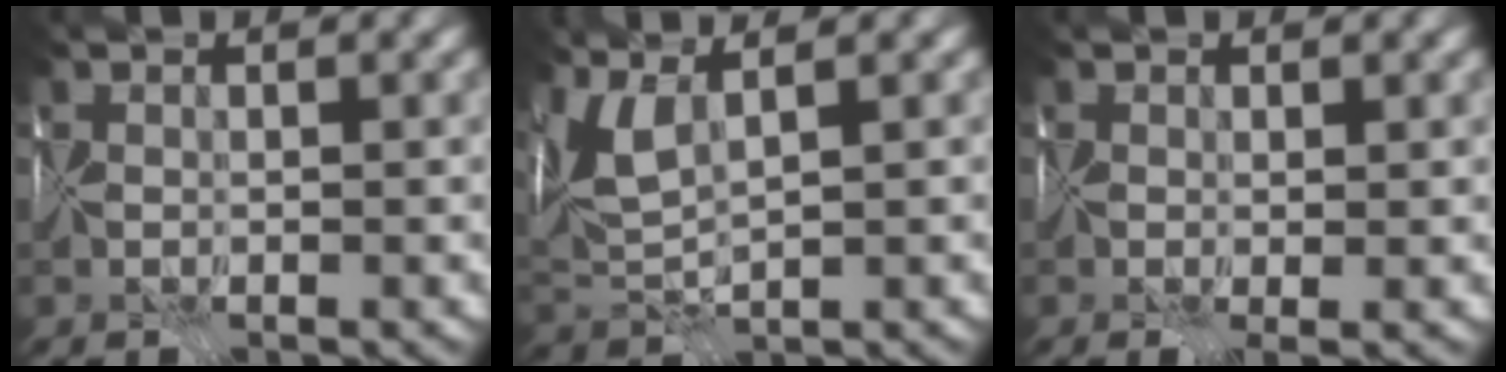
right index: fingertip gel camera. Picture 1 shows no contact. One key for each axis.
{"total": 4.7, "fx": 2.3, "fy": 1.5, "fz": 3.8, "tx": -0.105, "ty": 0.008, "tz": 0.048}
{"total": 1.4, "fx": 0.1, "fy": 0.3, "fz": 1.3, "tx": -0.020, "ty": -0.002, "tz": -0.005}